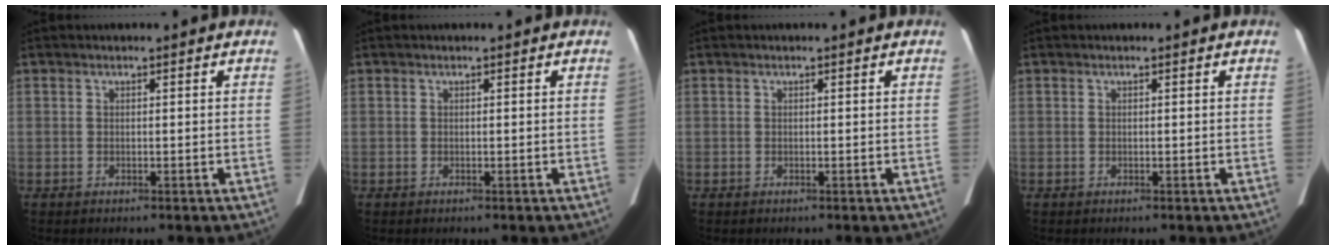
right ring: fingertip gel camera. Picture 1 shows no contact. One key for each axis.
{"total": 0.0}
{"total": 0.0}
{"total": 0.0}